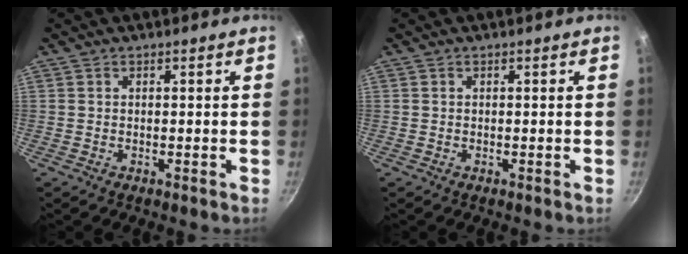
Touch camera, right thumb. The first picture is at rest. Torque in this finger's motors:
{"motor_torque": [-0.15, 0.15, -0.19, 0.19, 0.00]}